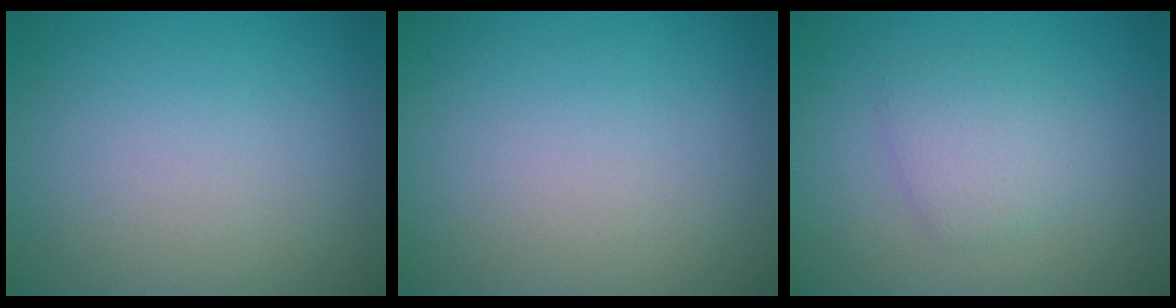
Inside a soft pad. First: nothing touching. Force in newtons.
{"total": 0.0}
{"total": 2.4, "press": 2.4, "slide": 0.3}